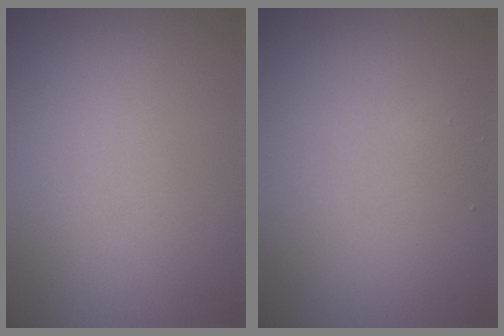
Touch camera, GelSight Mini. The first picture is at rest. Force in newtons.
{"total": 0.6, "press": 0.6, "slide": 0.0}